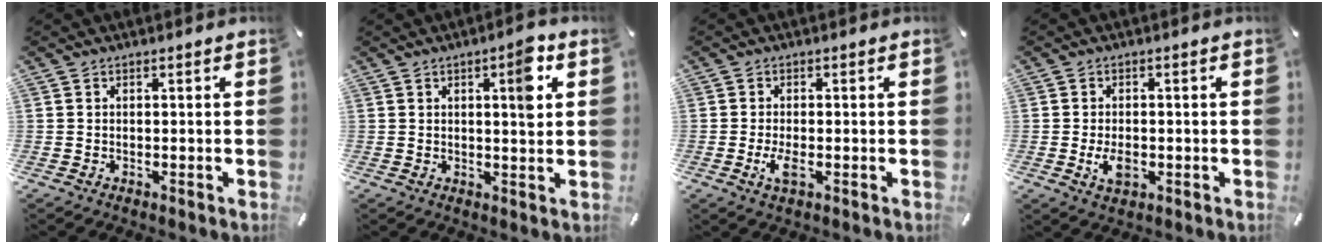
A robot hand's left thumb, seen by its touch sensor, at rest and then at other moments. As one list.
[{"total": 6.9, "force": [2.5, 1.9, 6.1], "torque": [-0.068, -0.017, 0.028]}, {"total": 3.6, "force": [-1.0, 1.3, 3.2], "torque": [-0.075, -0.005, -0.021]}, {"total": 4.5, "force": [-1.1, 2.6, 3.5], "torque": [-0.082, -0.001, -0.021]}]